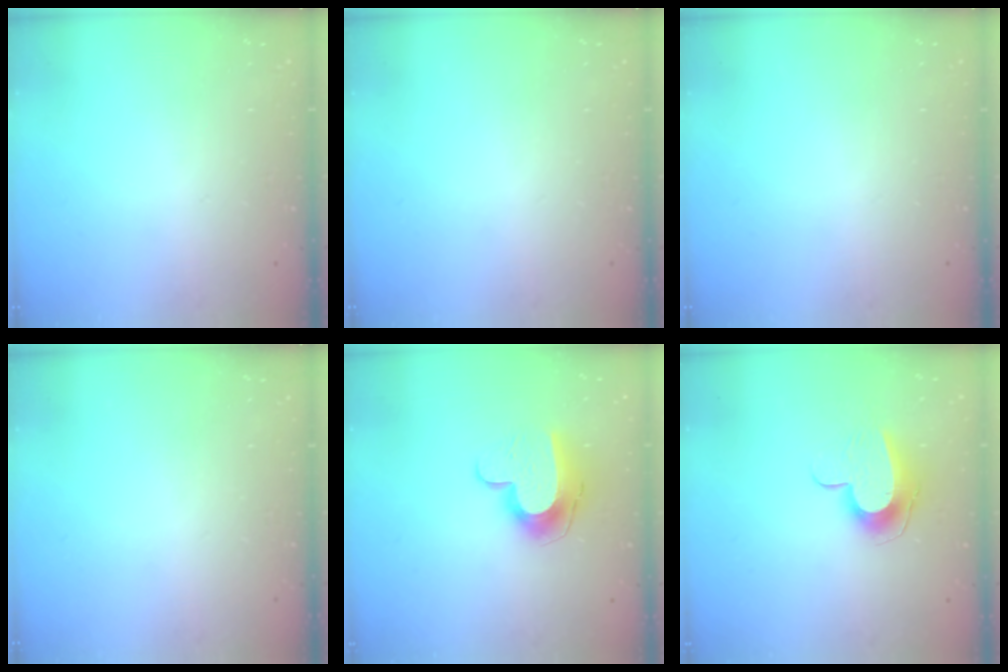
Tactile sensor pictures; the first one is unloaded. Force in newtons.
{"total": 0.0}
{"total": 0.0}
{"total": 0.0}
{"total": 12.0, "press": 11.9, "slide": 0.9}
{"total": 9.8, "press": 9.8, "slide": 0.5}